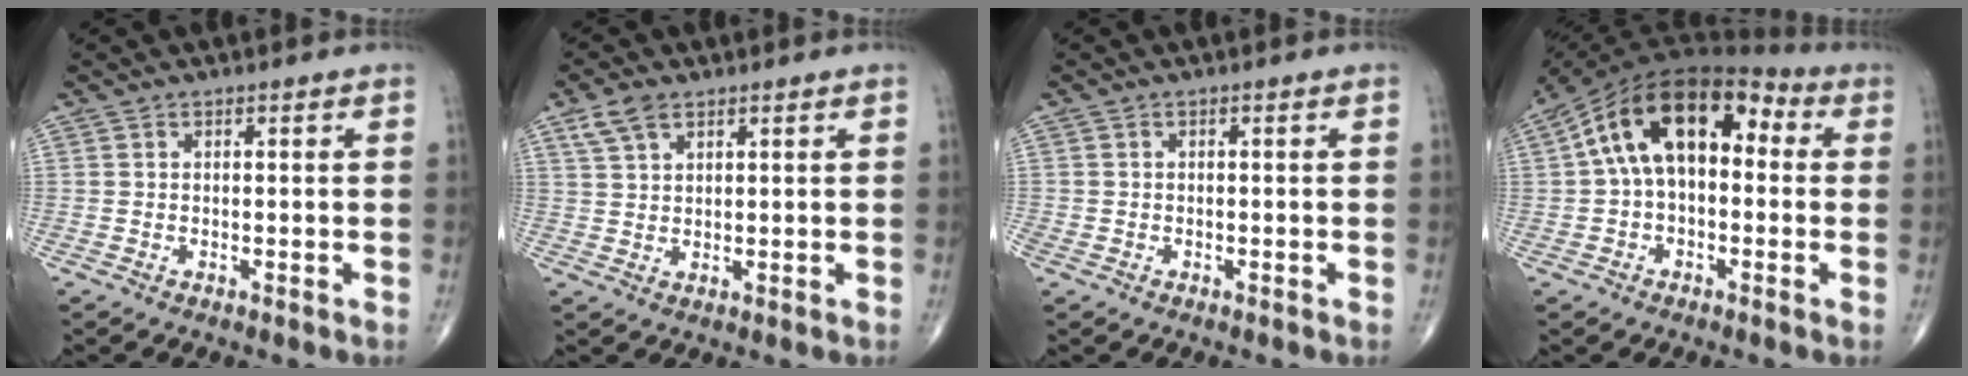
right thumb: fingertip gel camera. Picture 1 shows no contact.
{"total": 4.5, "force": [2.7, 2.4, 2.6], "torque": [-0.050, 0.001, 0.058]}
{"total": 1.3, "force": [-0.6, 1.1, 0.5], "torque": [-0.016, 0.001, -0.010]}
{"total": 16.3, "force": [2.3, 9.5, 13.0], "torque": [-0.208, 0.049, 0.025]}